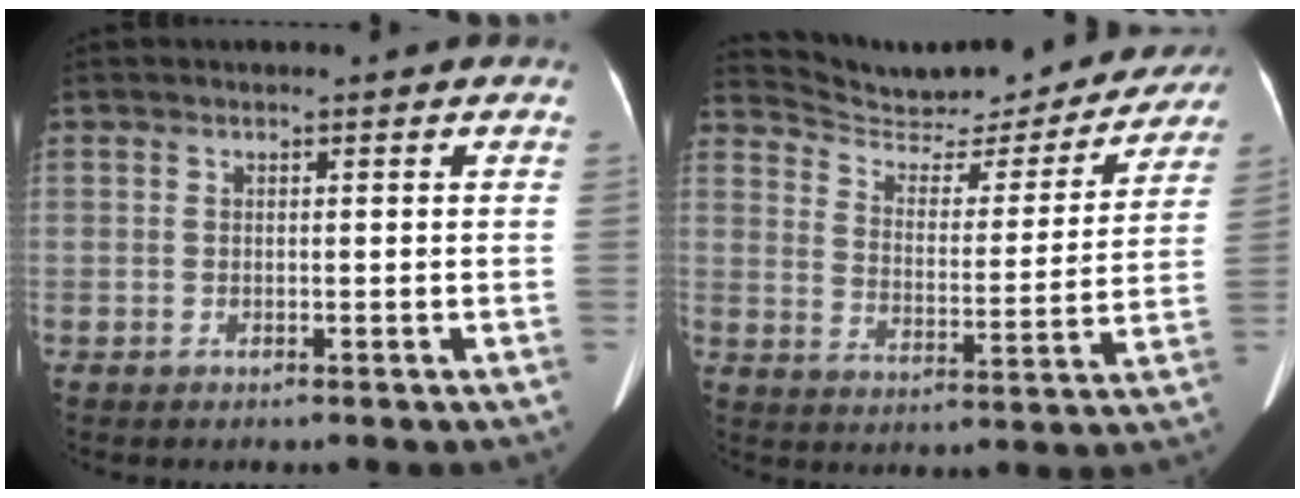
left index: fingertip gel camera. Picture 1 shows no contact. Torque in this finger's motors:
{"motor_torque": [-0.60, -1.20, -0.23, 0.00]}